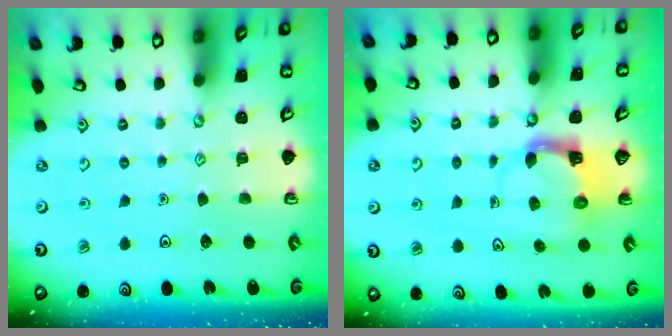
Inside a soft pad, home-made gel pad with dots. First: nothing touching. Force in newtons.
{"total": 3.9, "press": 3.8, "slide": 0.7}